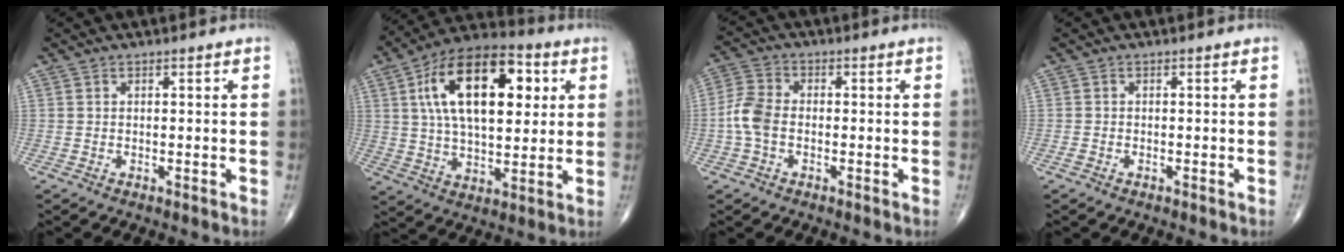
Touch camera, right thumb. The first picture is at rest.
{"total": 21.9, "force": [6.0, 11.2, 17.8], "torque": [-0.273, 0.005, 0.093]}
{"total": 6.0, "force": [-1.2, 3.9, 4.4], "torque": [-0.099, 0.016, -0.034]}
{"total": 0.7, "force": [-0.4, 0.3, 0.4], "torque": [-0.012, 0.002, -0.011]}